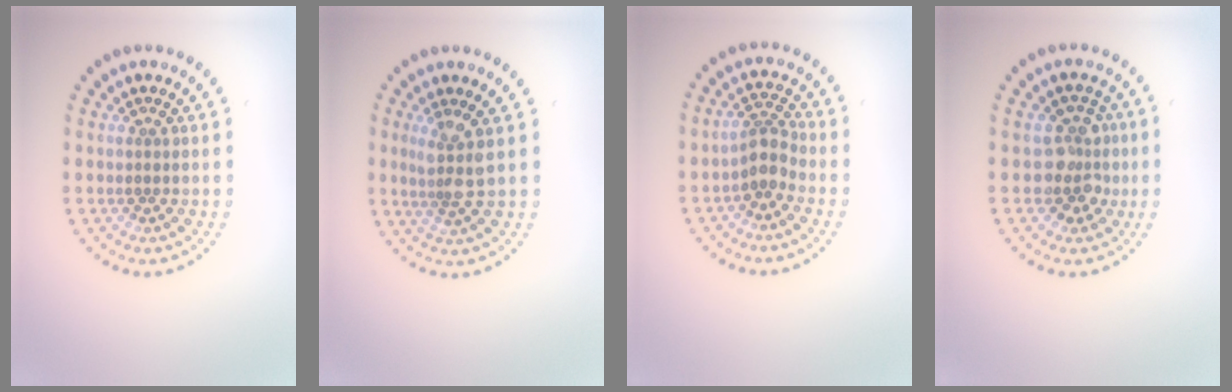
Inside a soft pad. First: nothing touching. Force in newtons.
{"total": 2.5, "press": 1.9, "slide": 1.6}
{"total": 2.6, "press": 2.1, "slide": 1.5}
{"total": 3.3, "press": 3.0, "slide": 1.2}